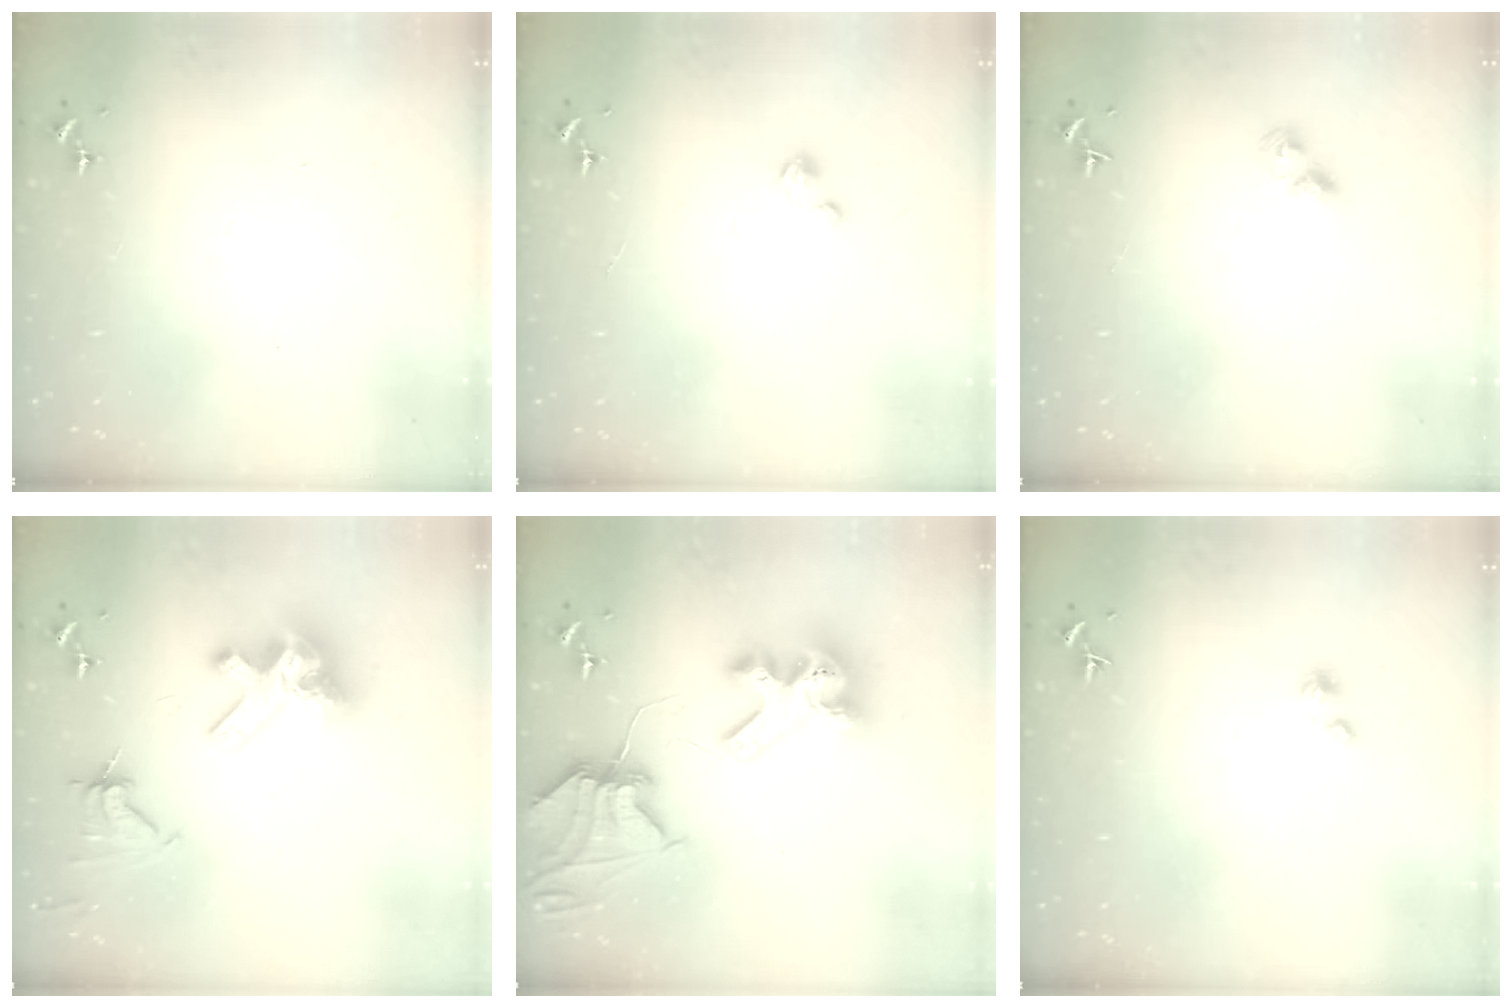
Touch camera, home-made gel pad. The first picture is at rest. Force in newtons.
{"total": 1.9, "press": 1.9, "slide": 0.2}
{"total": 3.9, "press": 3.9, "slide": 0.4}
{"total": 14.8, "press": 14.7, "slide": 1.8}
{"total": 13.1, "press": 13.0, "slide": 1.7}
{"total": 2.2, "press": 2.2, "slide": 0.2}